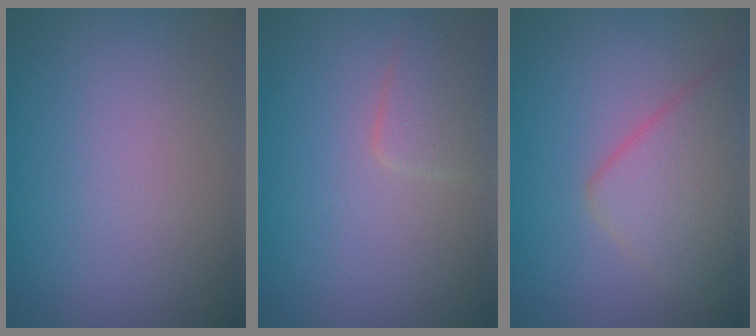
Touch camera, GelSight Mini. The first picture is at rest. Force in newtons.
{"total": 2.1, "press": 2.1, "slide": 0.1}
{"total": 4.3, "press": 4.3, "slide": 0.1}